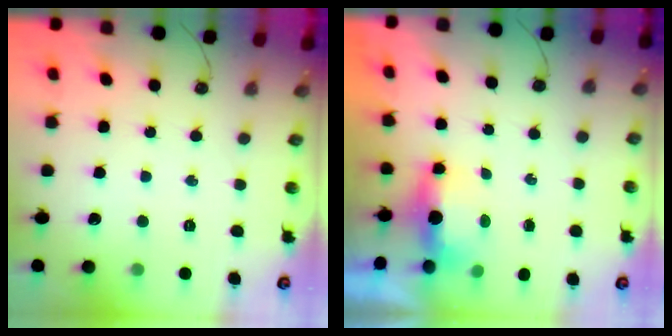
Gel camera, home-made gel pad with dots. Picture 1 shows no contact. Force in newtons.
{"total": 5.1, "press": 4.9, "slide": 1.3}